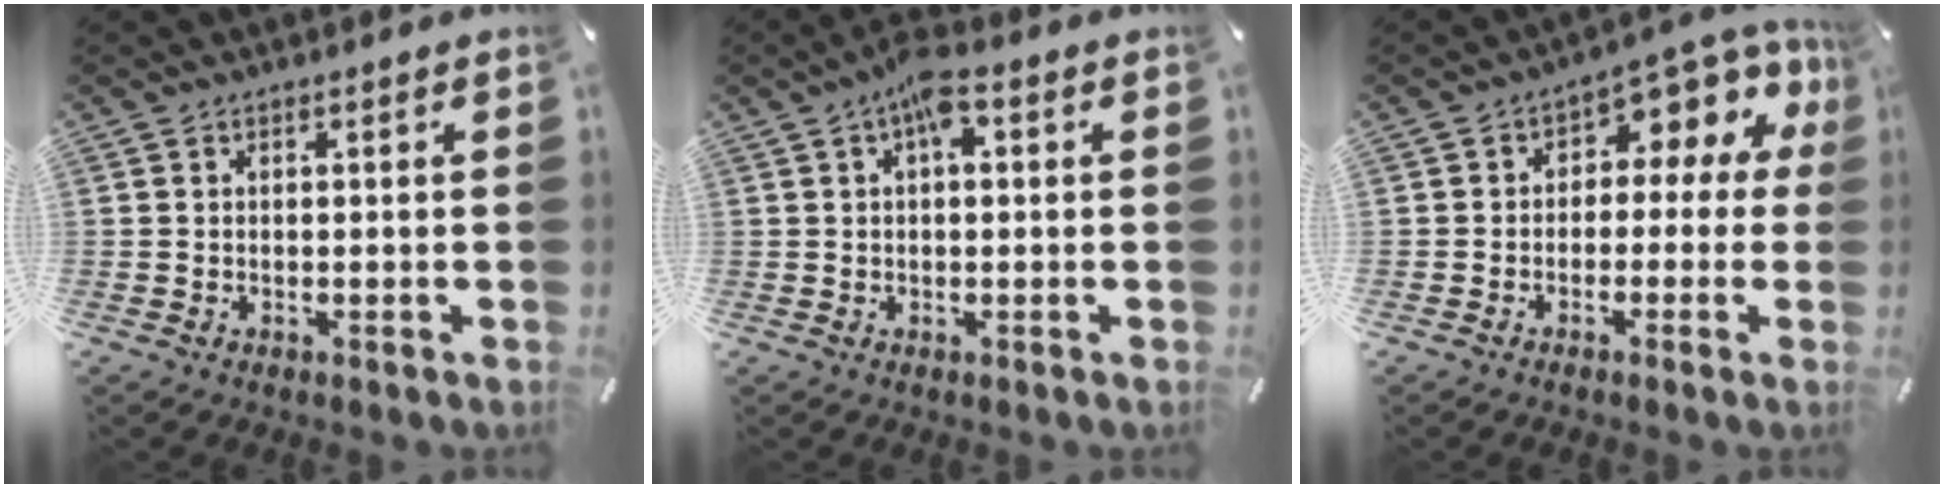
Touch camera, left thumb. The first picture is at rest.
{"total": 5.3, "force": [1.4, 2.3, 4.6], "torque": [-0.077, 0.006, 0.020]}
{"total": 7.0, "force": [2.3, 4.5, 4.9], "torque": [-0.065, -0.019, 0.038]}